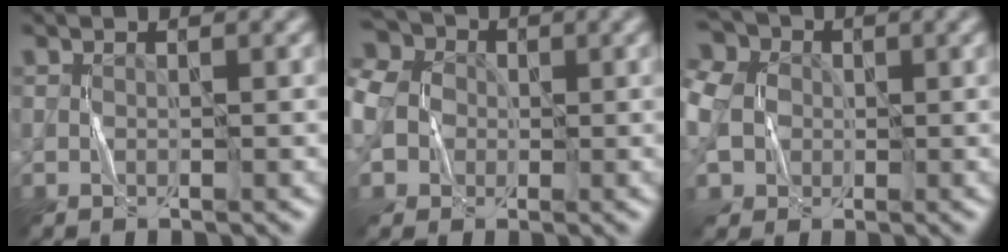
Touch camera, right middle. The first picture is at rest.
{"total": 9.2, "force": [-0.6, 7.9, 4.6], "torque": [-0.114, 0.021, -0.049]}
{"total": 9.6, "force": [0.1, 8.1, 5.3], "torque": [-0.125, 0.010, -0.028]}